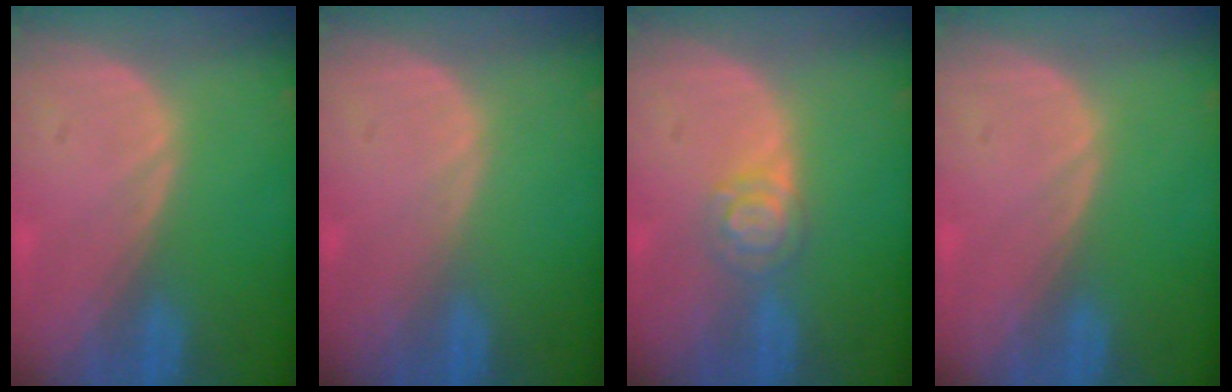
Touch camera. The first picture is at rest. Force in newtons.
{"total": 0.0}
{"total": 3.8, "press": 3.7, "slide": 0.9}
{"total": 0.0}